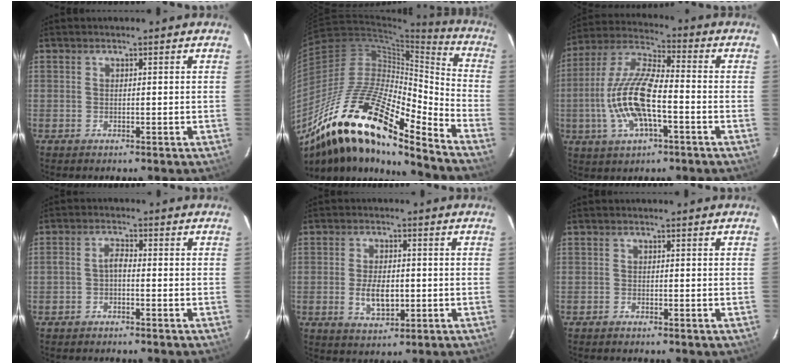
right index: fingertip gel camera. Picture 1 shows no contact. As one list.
[{"total": 24.2, "force": [-16.0, 6.4, 17.0], "torque": [-0.312, -0.025, -0.300]}, {"total": 15.1, "force": [-3.9, 5.2, 13.6], "torque": [-0.282, -0.001, -0.078]}, {"total": 2.1, "force": [-1.2, 0.9, 1.5], "torque": [-0.036, 0.010, -0.025]}, {"total": 6.5, "force": [-1.2, 3.5, 5.3], "torque": [-0.106, -0.005, -0.017]}, {"total": 1.0, "force": [-0.8, 0.6, 0.3], "torque": [-0.007, 0.000, -0.013]}]